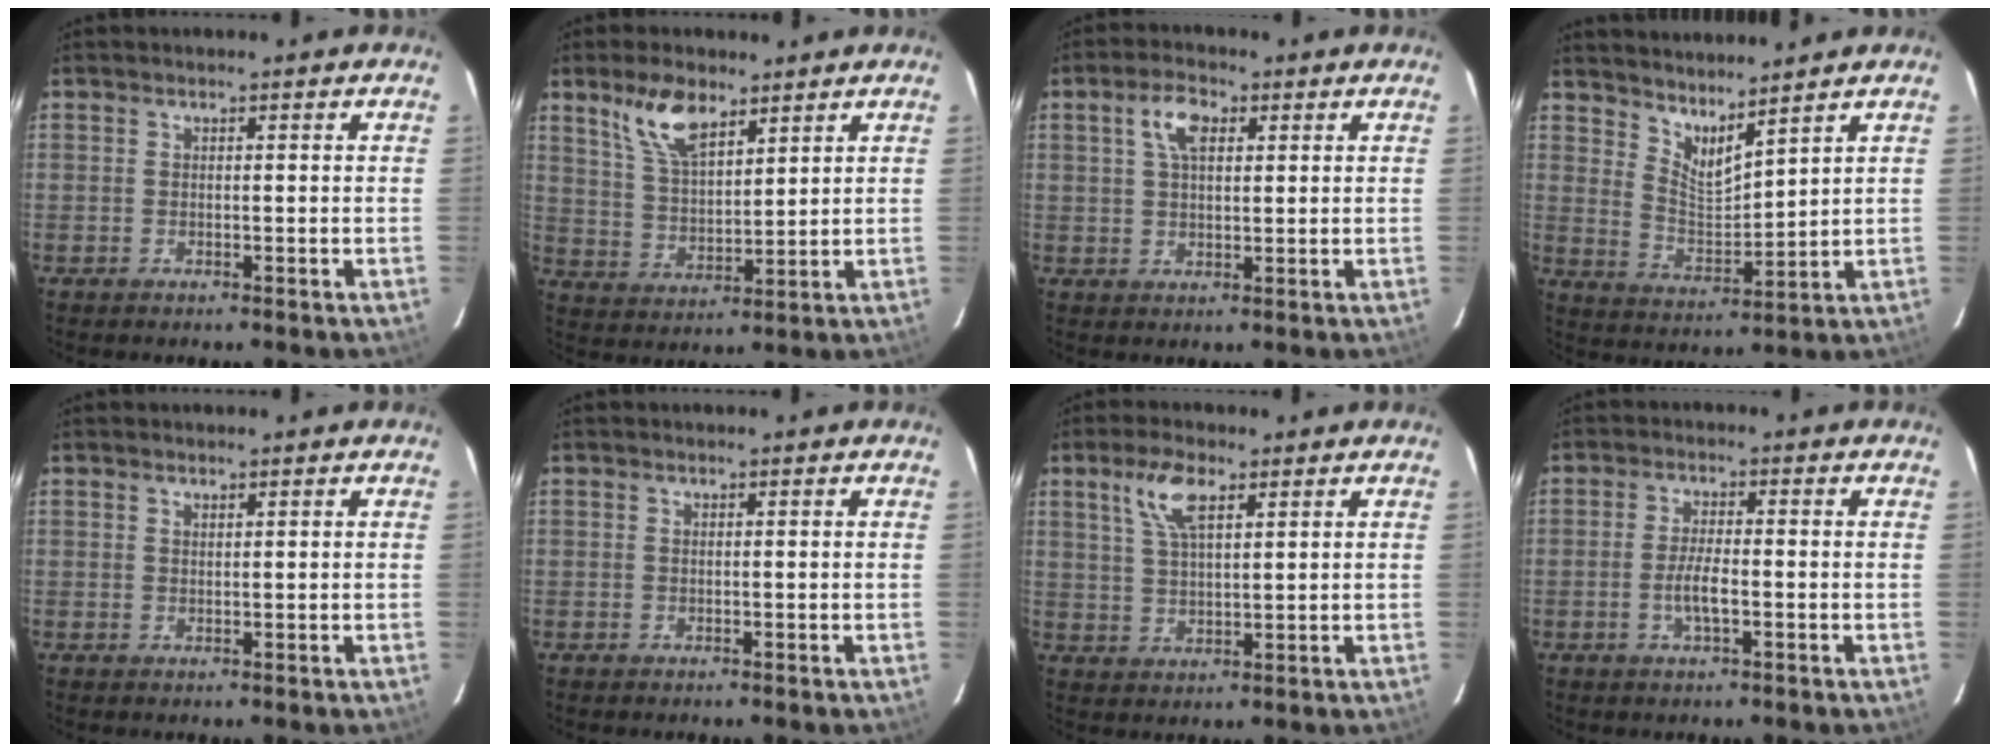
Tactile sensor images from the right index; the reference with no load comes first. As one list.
[{"total": 9.4, "force": [6.2, 3.9, 5.8], "torque": [-0.111, 0.010, 0.128]}, {"total": 5.3, "force": [2.1, 2.8, 4.1], "torque": [-0.075, 0.013, 0.038]}, {"total": 7.7, "force": [6.6, 1.3, 3.7], "torque": [-0.060, -0.012, 0.125]}, {"total": 0.7, "force": [0.6, 0.2, 0.1], "torque": [-0.003, 0.000, 0.012]}, {"total": 0.0}, {"total": 6.8, "force": [3.6, 2.5, 5.1], "torque": [-0.102, 0.010, 0.073]}, {"total": 4.0, "force": [-1.3, 1.0, 3.7], "torque": [-0.073, -0.003, -0.024]}]